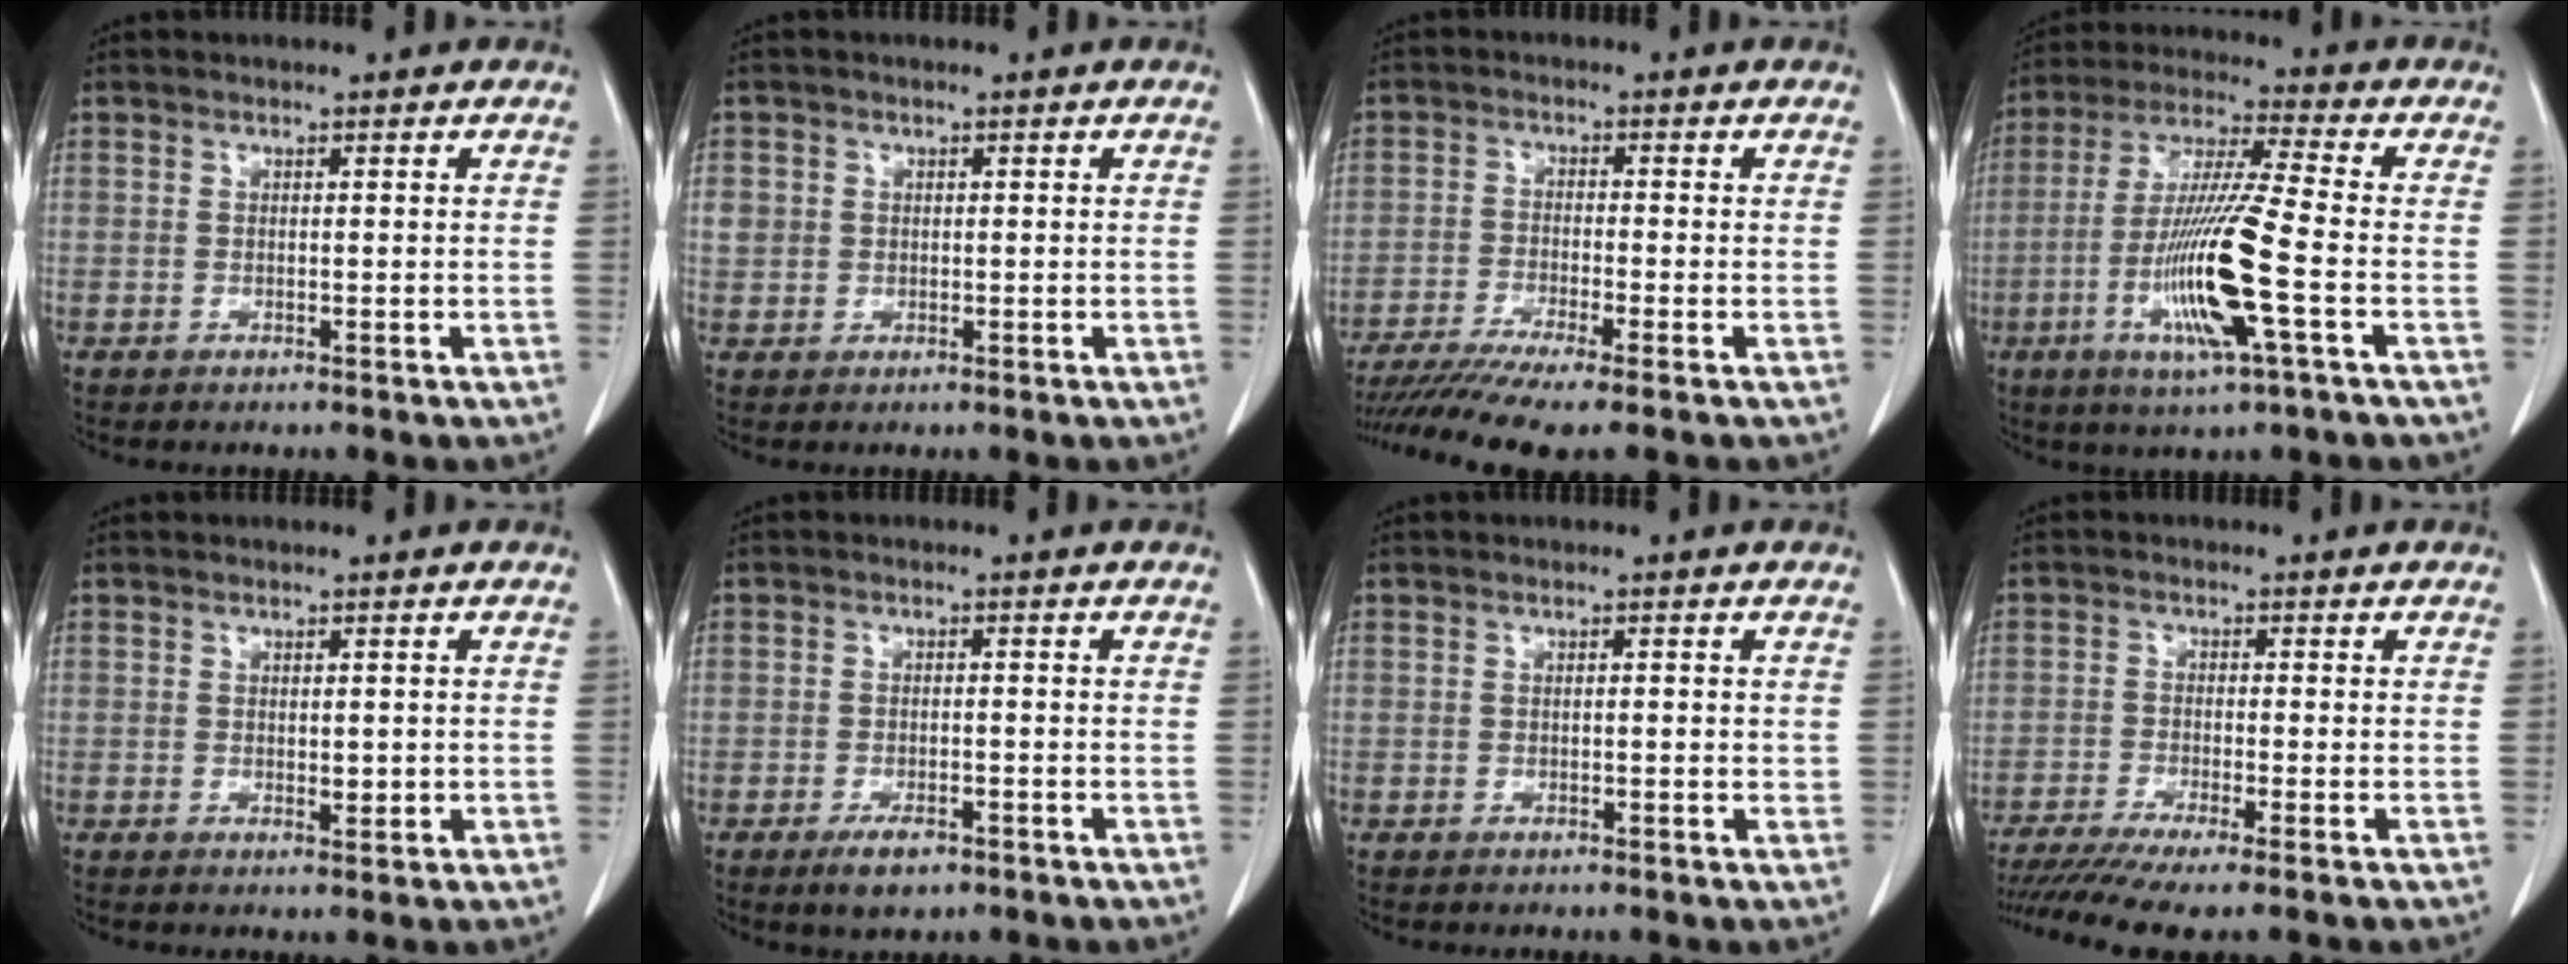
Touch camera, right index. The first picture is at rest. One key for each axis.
{"total": 2.7, "fx": 0.5, "fy": 2.6, "fz": 0.8, "tx": -0.012, "ty": 0.007, "tz": 0.015}
{"total": 10.1, "fx": -8.1, "fy": -0.7, "fz": 6.0, "tx": -0.095, "ty": -0.019, "tz": -0.130}
{"total": 14.7, "fx": -4.2, "fy": 0.0, "fz": 14.0, "tx": -0.287, "ty": -0.018, "tz": -0.083}
{"total": 1.8, "fx": 0.0, "fy": 0.8, "fz": 1.5, "tx": -0.022, "ty": -0.004, "tz": 0.005}
{"total": 3.6, "fx": -2.3, "fy": 1.5, "fz": 2.3, "tx": -0.041, "ty": -0.002, "tz": -0.032}
{"total": 1.3, "fx": 0.1, "fy": 0.5, "fz": 1.2, "tx": -0.019, "ty": -0.001, "tz": 0.001}
{"total": 8.9, "fx": -7.0, "fy": -0.3, "fz": 5.4, "tx": -0.088, "ty": -0.015, "tz": -0.114}